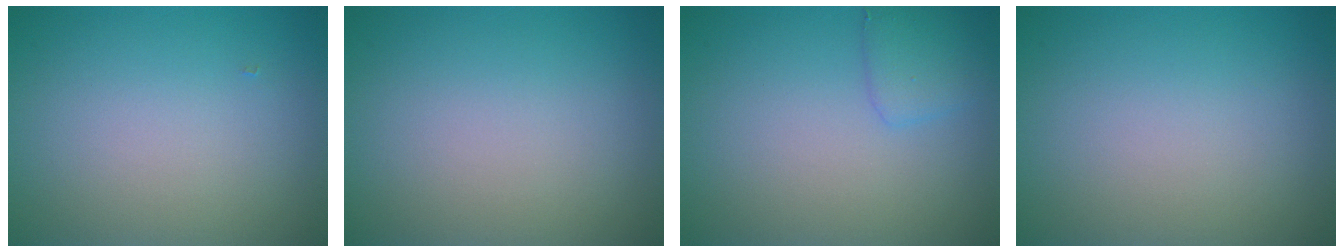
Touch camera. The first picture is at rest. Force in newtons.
{"total": 0.0}
{"total": 1.7, "press": 1.7, "slide": 0.1}
{"total": 0.0}